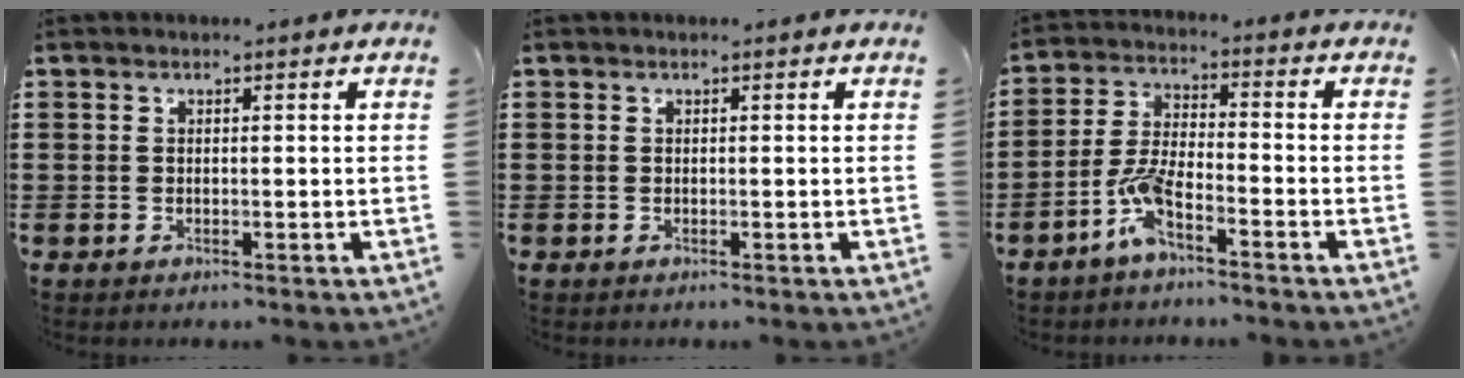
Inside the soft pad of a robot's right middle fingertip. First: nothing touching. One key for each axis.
{"total": 0.0}
{"total": 6.2, "fx": -4.0, "fy": 1.3, "fz": 4.6, "tx": -0.112, "ty": -0.010, "tz": -0.079}